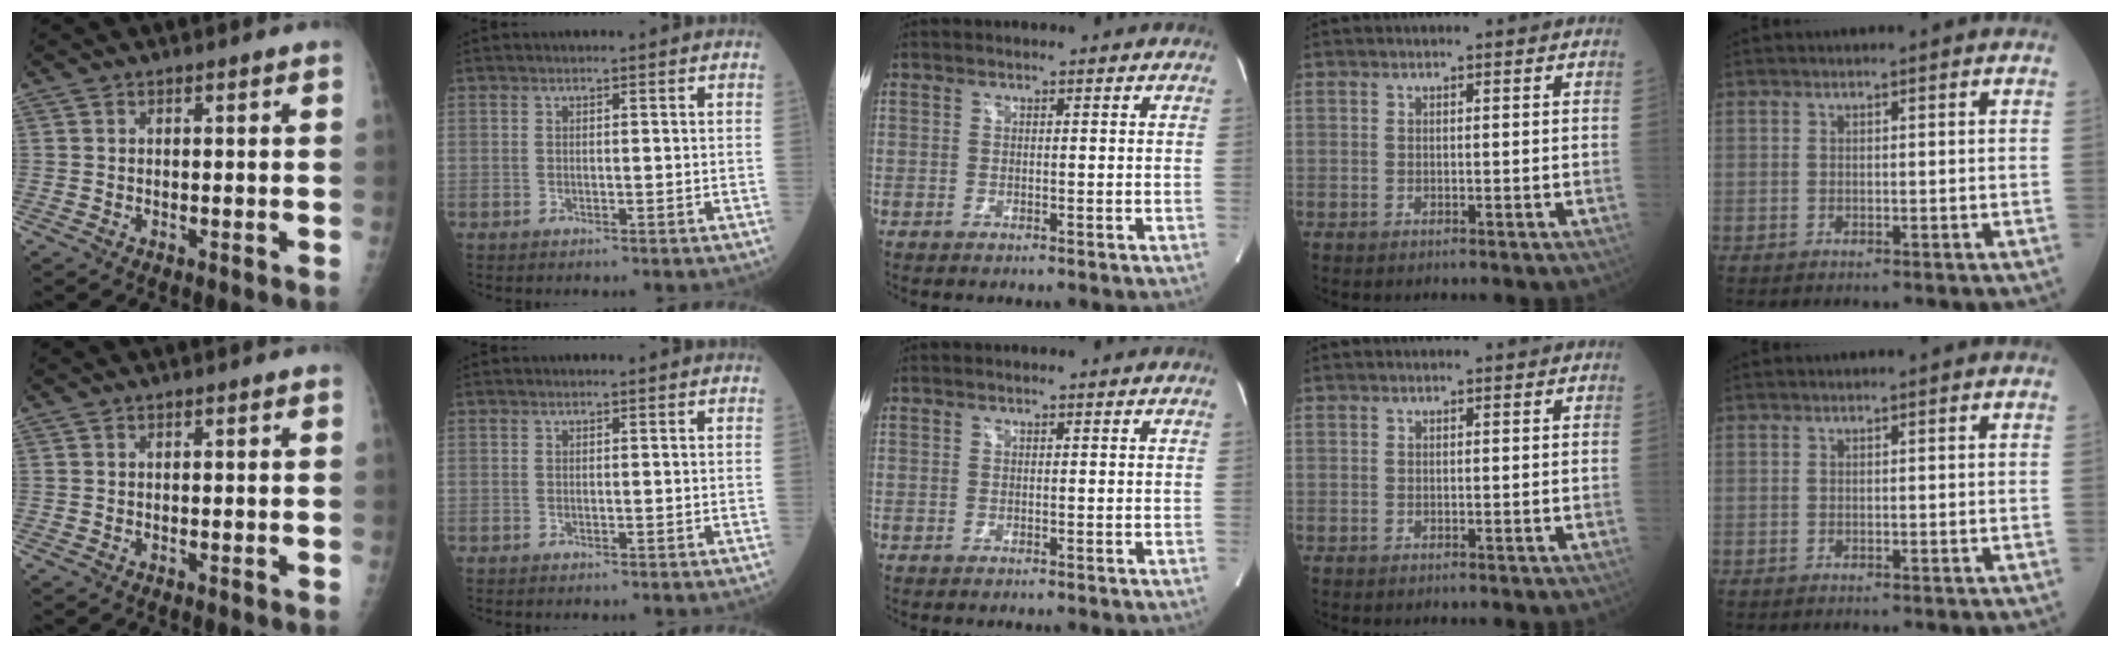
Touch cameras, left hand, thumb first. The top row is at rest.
{}